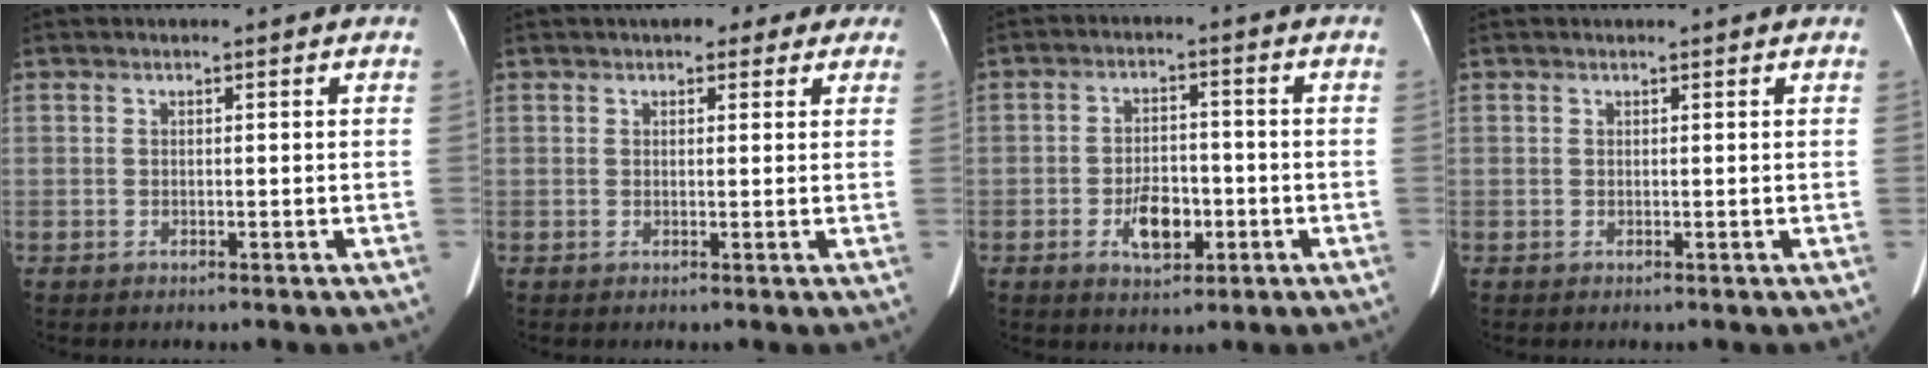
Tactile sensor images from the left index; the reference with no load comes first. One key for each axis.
{"total": 5.8, "fx": 4.3, "fy": 2.9, "fz": 2.7, "tx": -0.017, "ty": 0.026, "tz": 0.052}
{"total": 6.1, "fx": -2.2, "fy": 3.3, "fz": 4.7, "tx": -0.089, "ty": 0.004, "tz": -0.032}
{"total": 1.1, "fx": 1.1, "fy": 0.0, "fz": 0.2, "tx": -0.009, "ty": 0.010, "tz": 0.012}